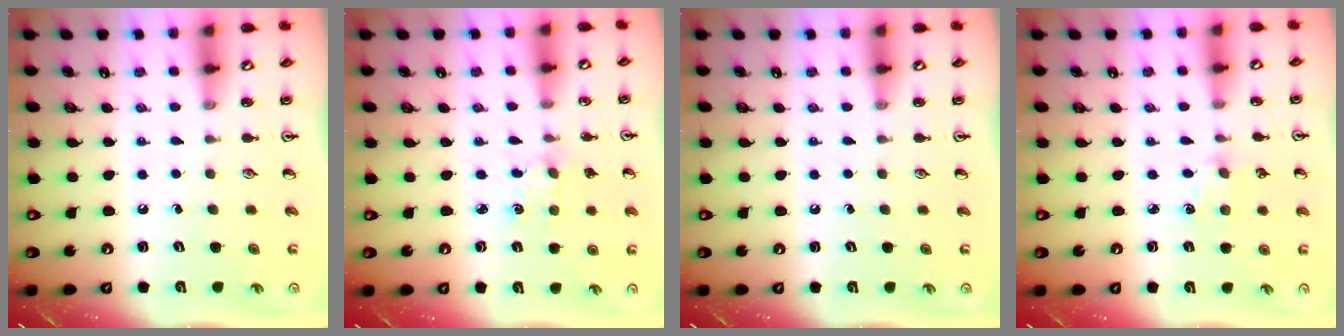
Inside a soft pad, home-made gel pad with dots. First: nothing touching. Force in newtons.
{"total": 2.7, "press": 2.7, "slide": 0.4}
{"total": 0.0}
{"total": 2.3, "press": 2.3, "slide": 0.4}